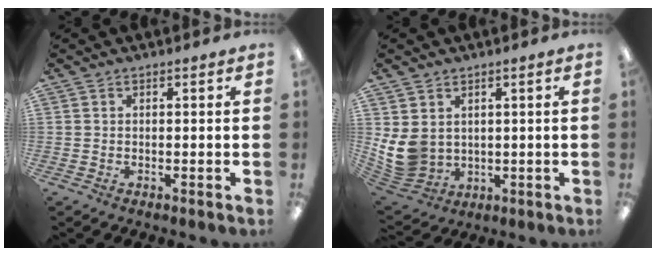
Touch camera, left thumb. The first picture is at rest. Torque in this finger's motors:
{"motor_torque": [-0.08, 0.71, 0.50, -0.52, 0.07]}